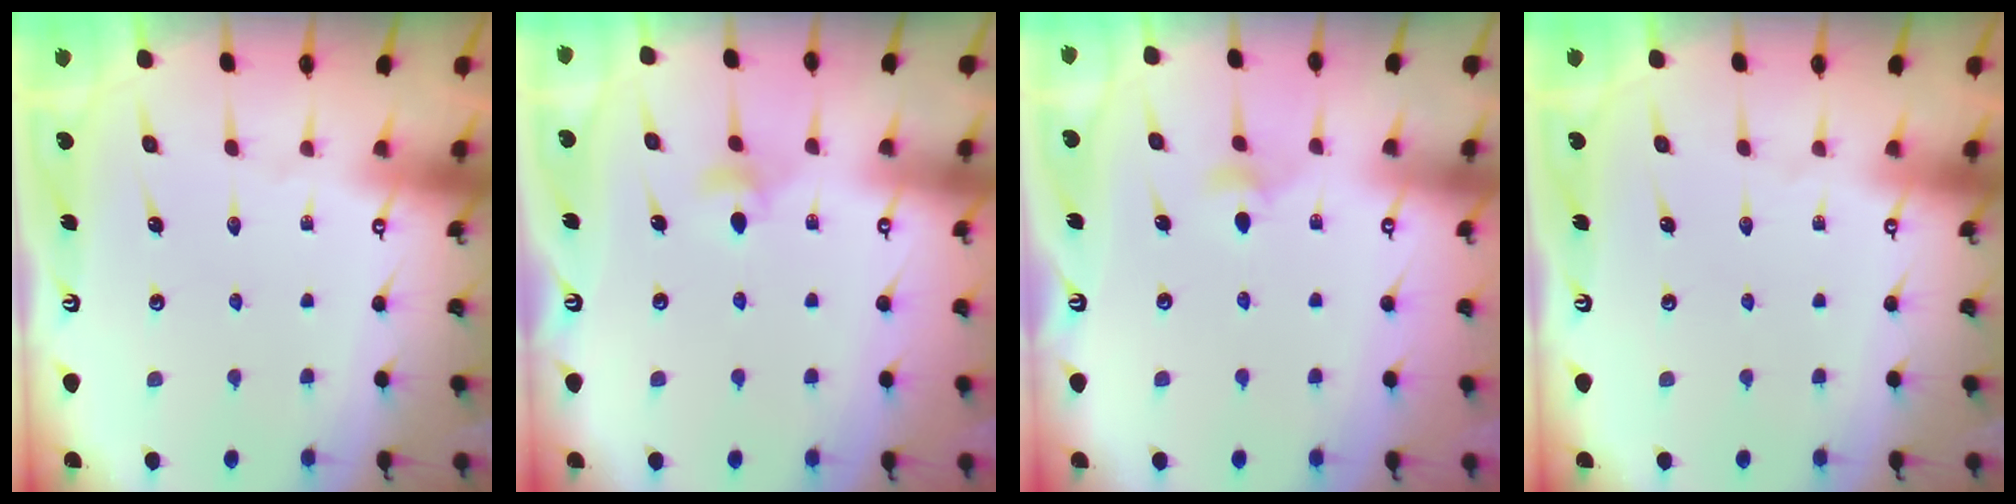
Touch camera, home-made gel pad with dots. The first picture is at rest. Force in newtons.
{"total": 4.6, "press": 4.4, "slide": 1.0}
{"total": 3.8, "press": 3.7, "slide": 0.7}
{"total": 0.0}